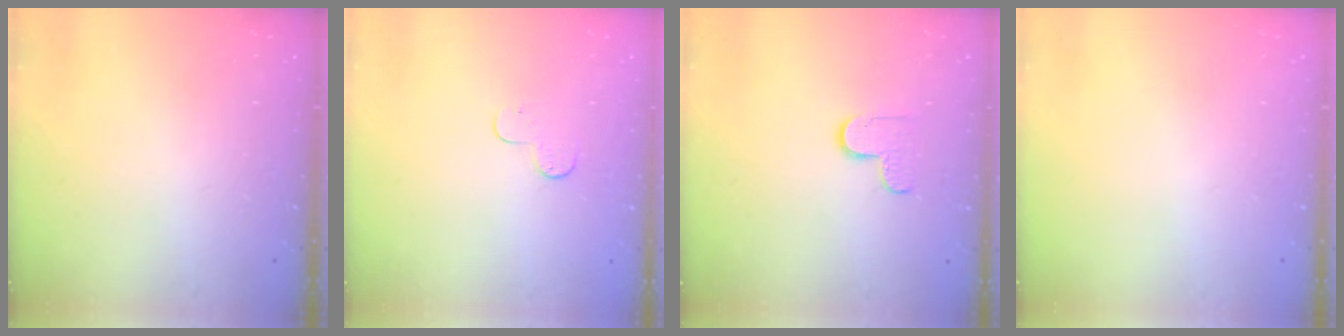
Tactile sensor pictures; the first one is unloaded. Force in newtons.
{"total": 4.8, "press": 4.8, "slide": 0.5}
{"total": 5.6, "press": 5.5, "slide": 0.4}
{"total": 0.0}